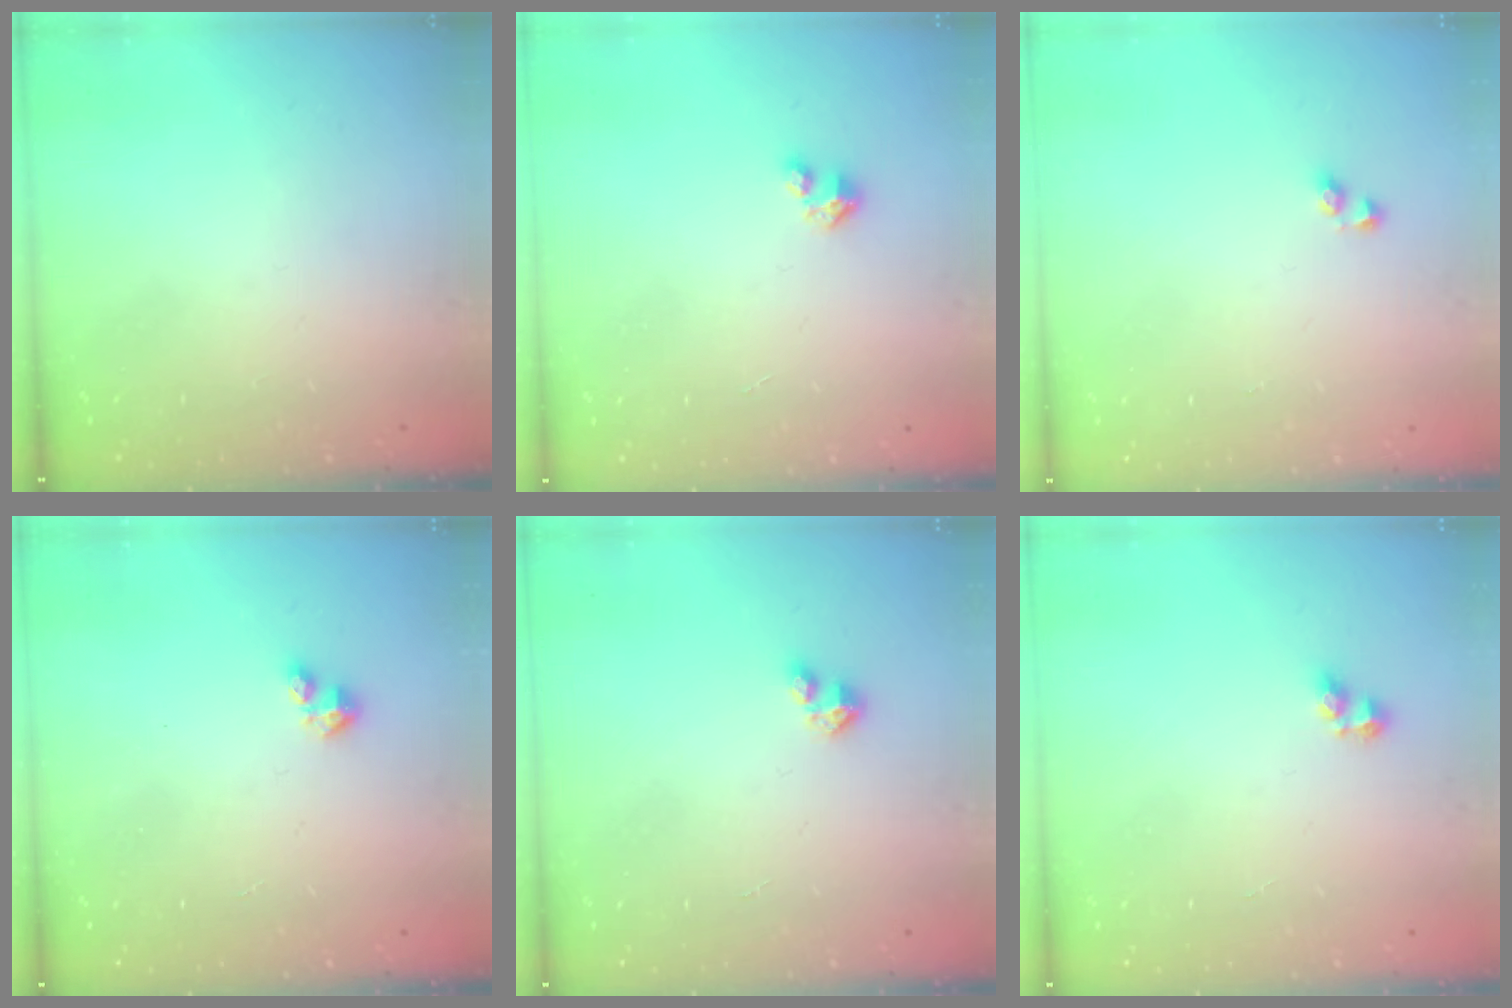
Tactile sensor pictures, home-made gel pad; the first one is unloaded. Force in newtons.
{"total": 1.6, "press": 1.6, "slide": 0.2}
{"total": 2.9, "press": 2.7, "slide": 1.1}
{"total": 1.6, "press": 1.6, "slide": 0.4}
{"total": 2.1, "press": 2.1, "slide": 0.2}
{"total": 4.0, "press": 3.9, "slide": 0.5}